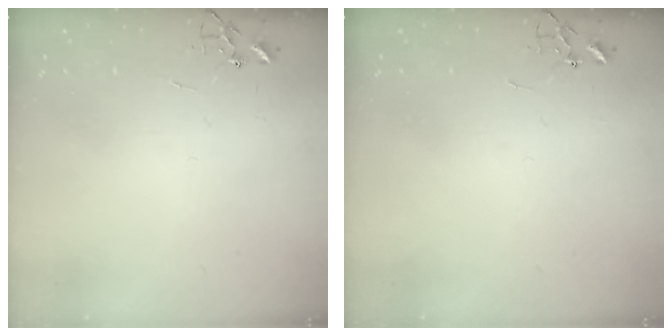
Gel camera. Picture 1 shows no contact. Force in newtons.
{"total": 0.0}